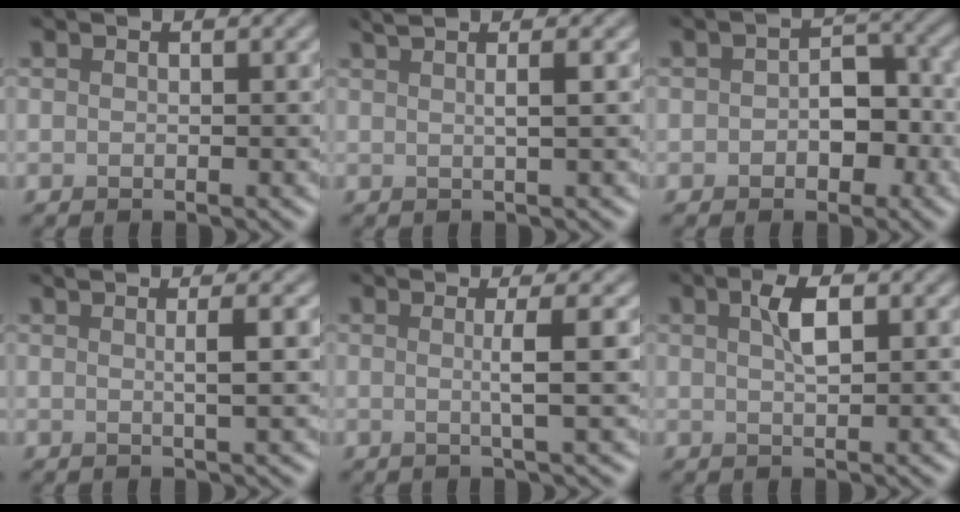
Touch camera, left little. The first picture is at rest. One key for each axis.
{"total": 2.9, "fx": 1.4, "fy": 0.9, "fz": 2.4, "tx": -0.027, "ty": 0.008, "tz": 0.000}
{"total": 3.9, "fx": -0.8, "fy": 2.6, "fz": 2.8, "tx": -0.032, "ty": 0.002, "tz": -0.014}
{"total": 2.7, "fx": 0.6, "fy": 0.7, "fz": 2.5, "tx": -0.035, "ty": 0.007, "tz": 0.002}
{"total": 2.9, "fx": 0.1, "fy": 0.5, "fz": 2.8, "tx": -0.048, "ty": 0.001, "tz": -0.007}
{"total": 2.3, "fx": 0.9, "fy": 0.7, "fz": 1.9, "tx": -0.037, "ty": 0.005, "tz": 0.017}